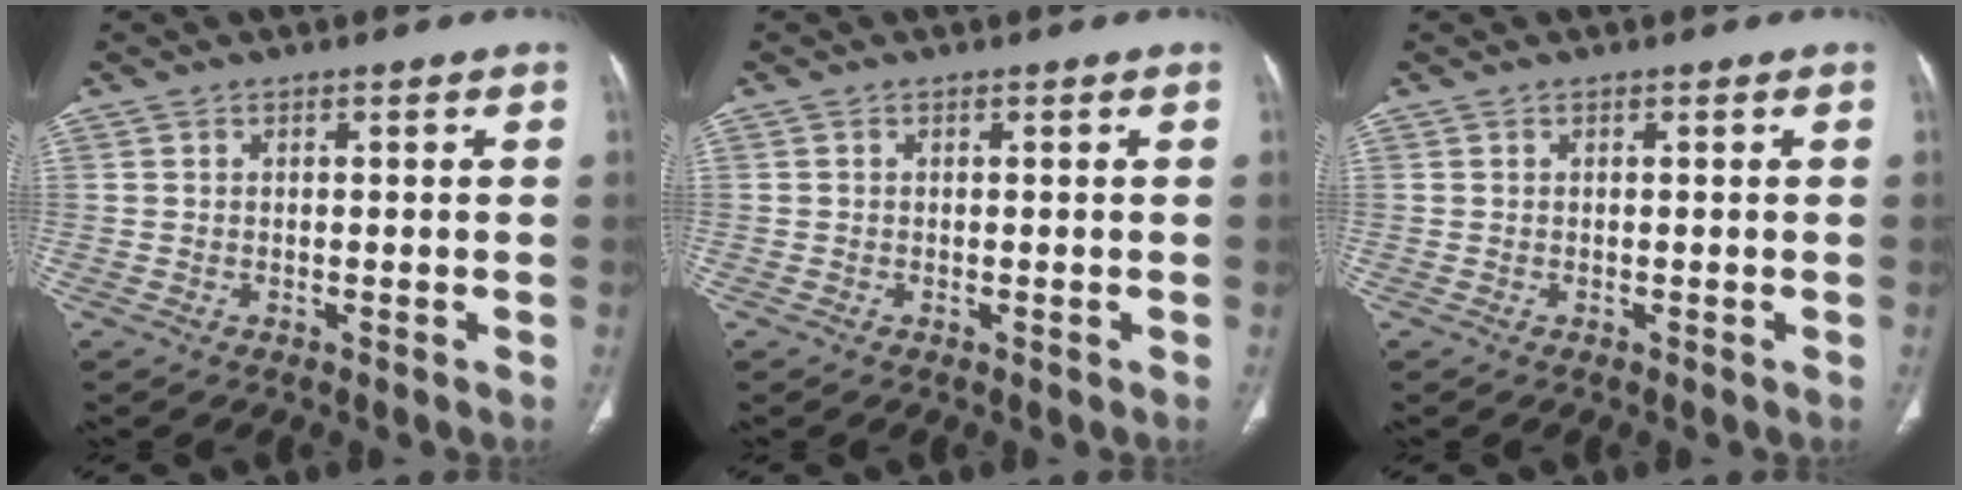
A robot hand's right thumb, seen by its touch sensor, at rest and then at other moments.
{"total": 0.0}
{"total": 0.0}